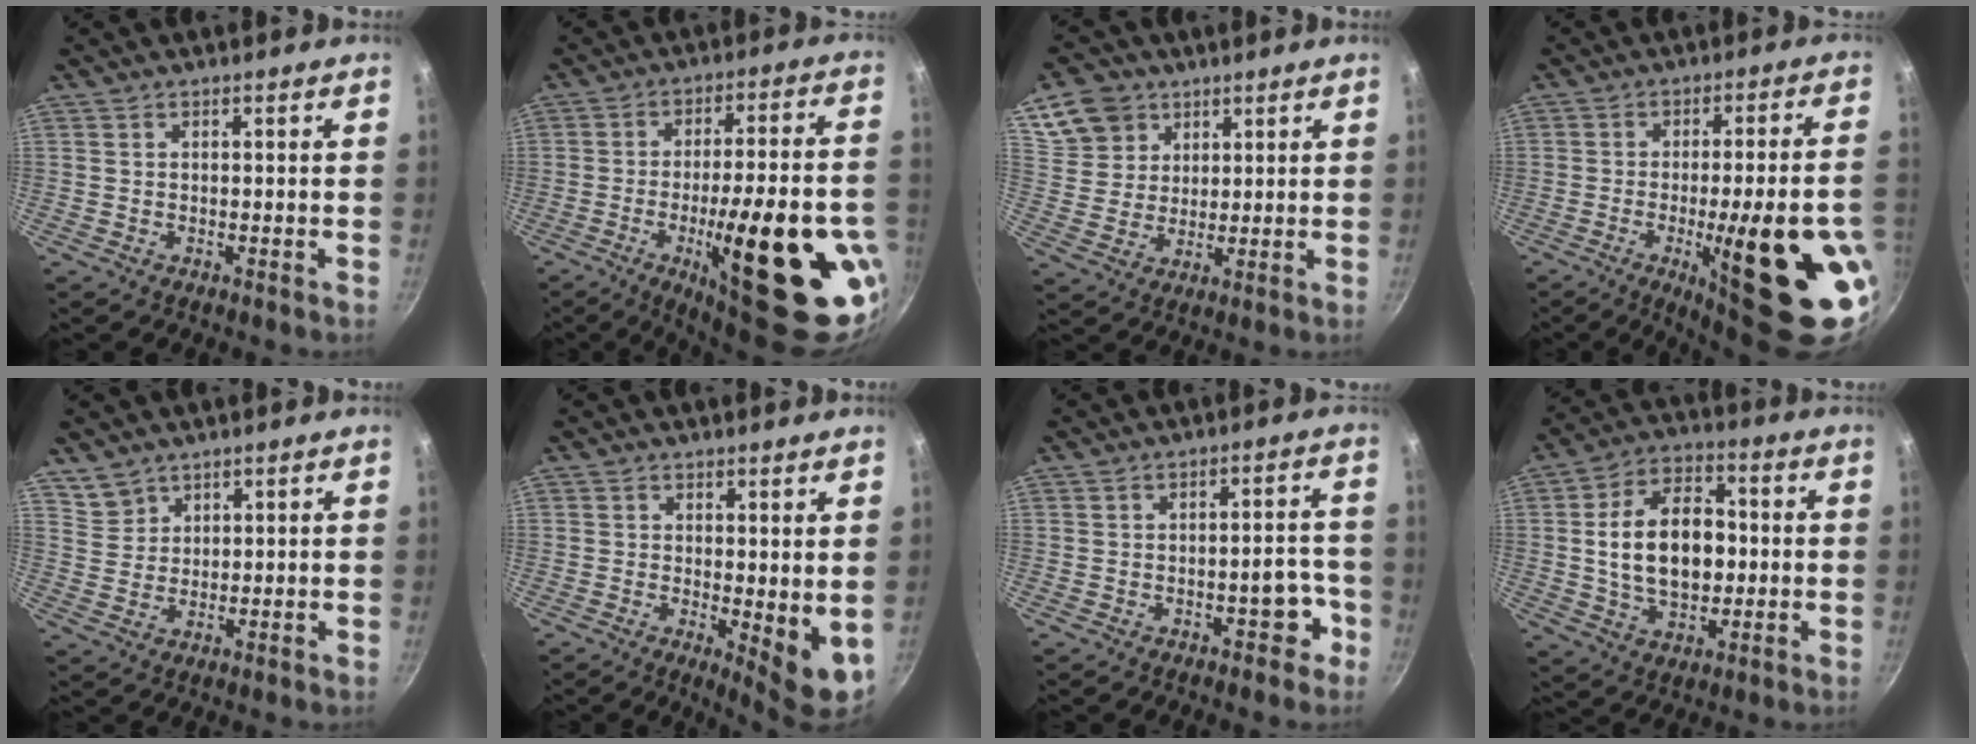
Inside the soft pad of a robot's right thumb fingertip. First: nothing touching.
{"total": 28.4, "force": [-9.7, 8.3, 25.4], "torque": [-0.311, 0.021, -0.127]}
{"total": 9.5, "force": [5.1, 7.5, 2.7], "torque": [-0.028, -0.004, 0.100]}
{"total": 23.4, "force": [-7.1, 5.1, 21.7], "torque": [-0.272, 0.015, -0.083]}
{"total": 4.2, "force": [3.2, 2.7, 0.3], "torque": [0.011, 0.000, 0.067]}
{"total": 6.9, "force": [0.4, 2.6, 6.3], "torque": [-0.079, -0.017, 0.012]}
{"total": 5.3, "force": [-2.6, 2.6, 3.9], "torque": [-0.016, 0.034, -0.029]}
{"total": 16.0, "force": [0.4, 10.4, 12.2], "torque": [-0.174, 0.019, 0.003]}